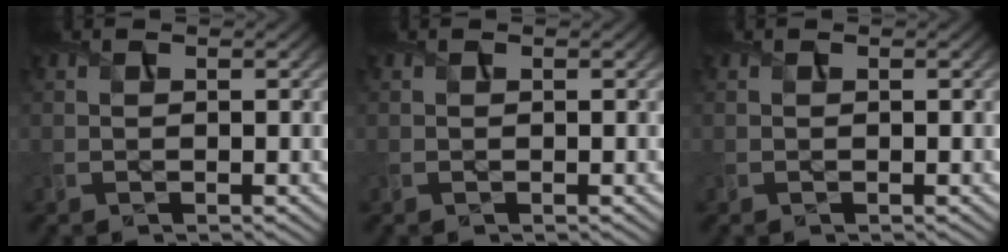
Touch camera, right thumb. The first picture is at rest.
{"total": 0.0}
{"total": 0.0}